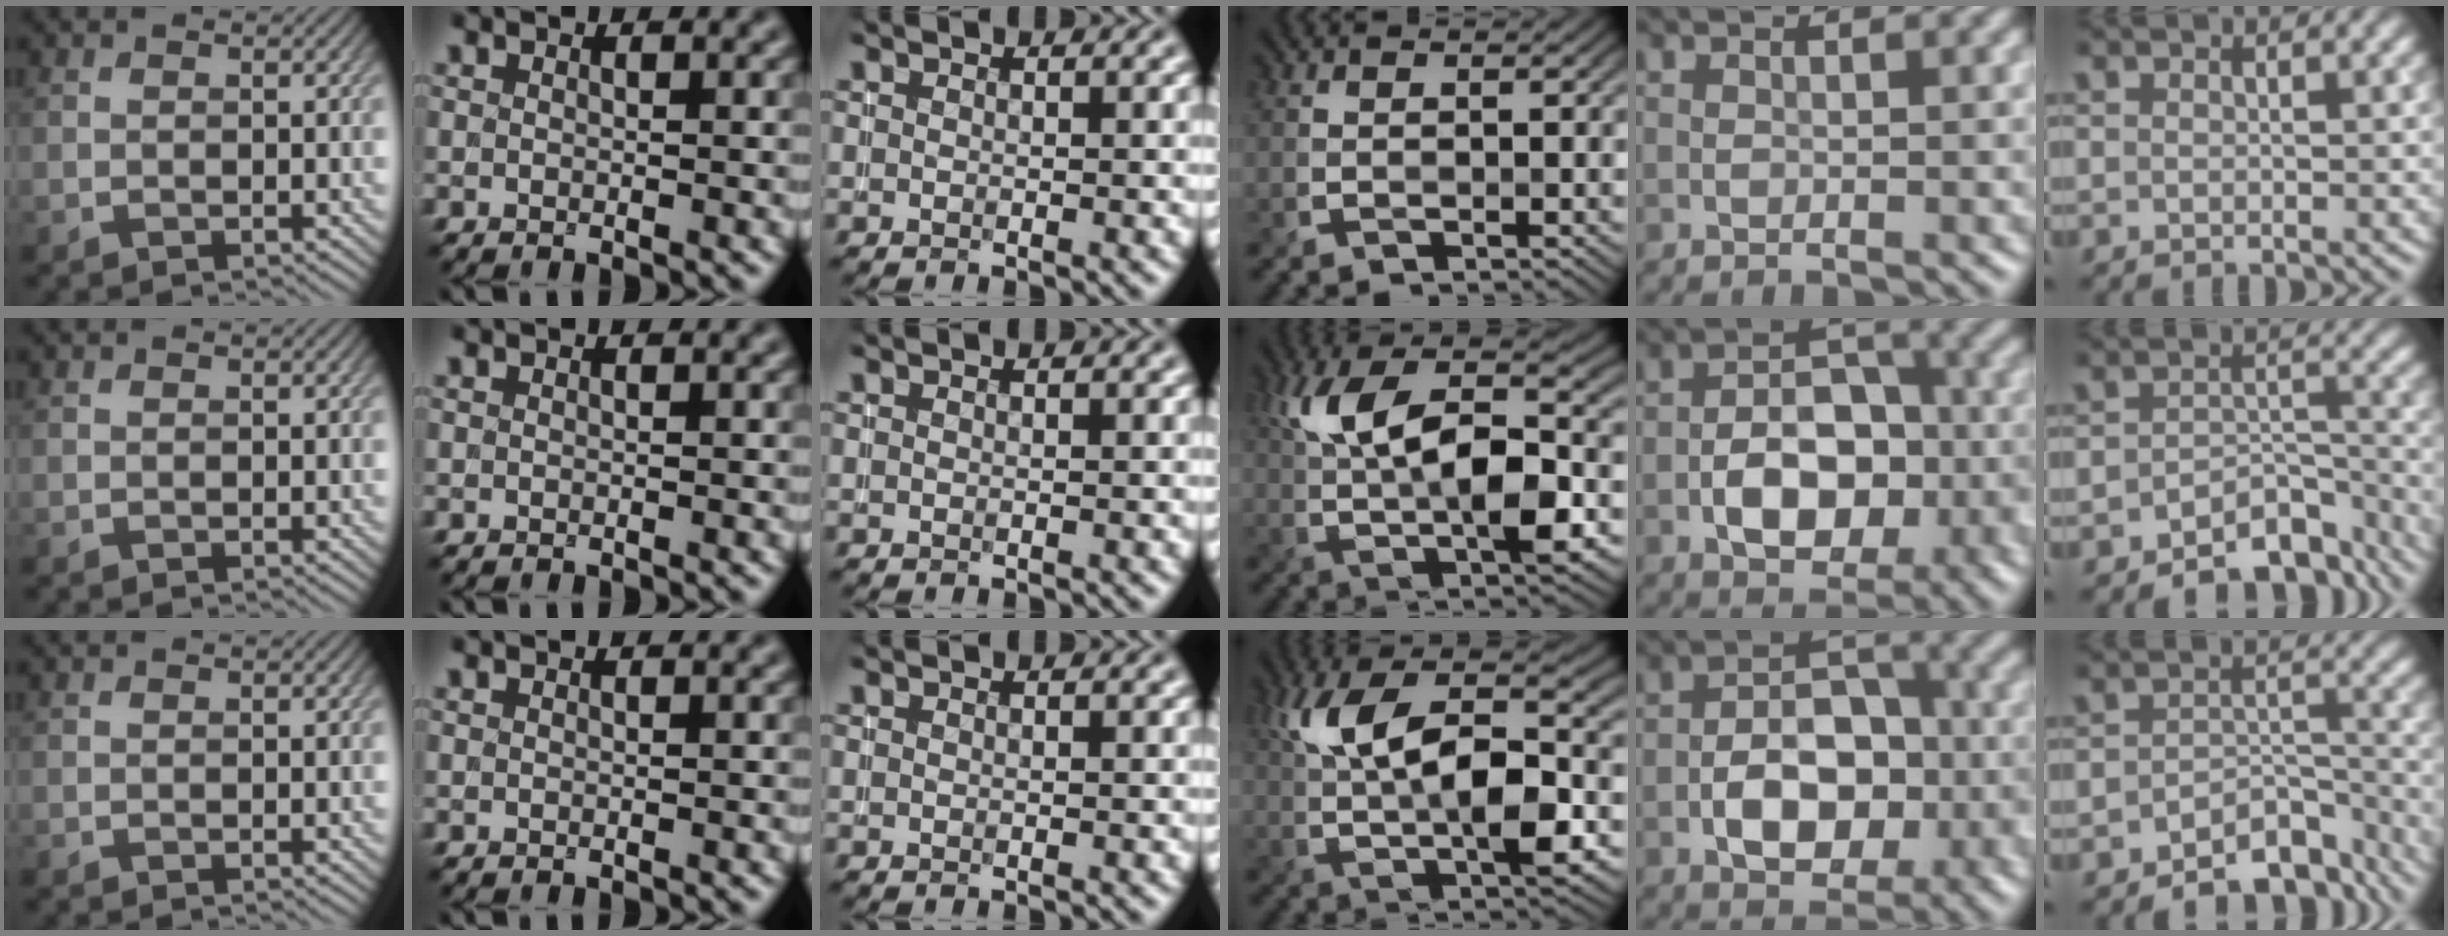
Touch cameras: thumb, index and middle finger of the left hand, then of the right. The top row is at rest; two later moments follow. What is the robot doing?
{"motion": "insert", "object": "backpack"}